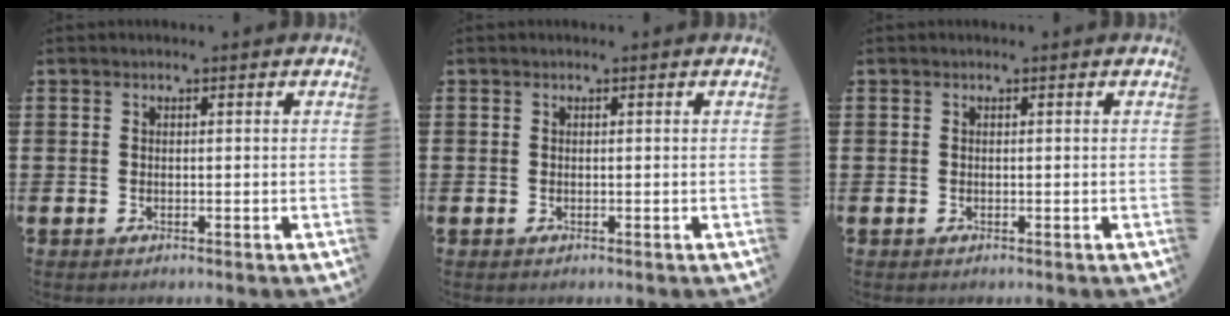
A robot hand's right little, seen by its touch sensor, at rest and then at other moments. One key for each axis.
{"total": 0.0}
{"total": 0.0}